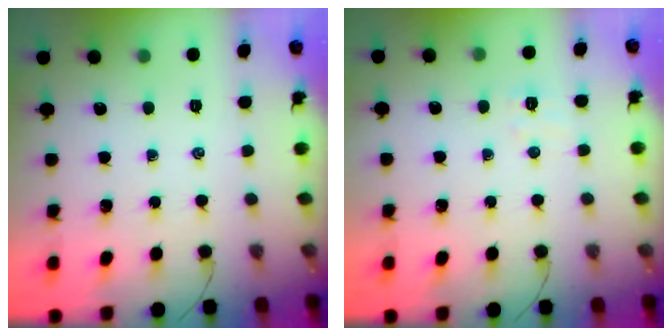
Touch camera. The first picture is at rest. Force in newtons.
{"total": 4.5, "press": 4.4, "slide": 1.3}